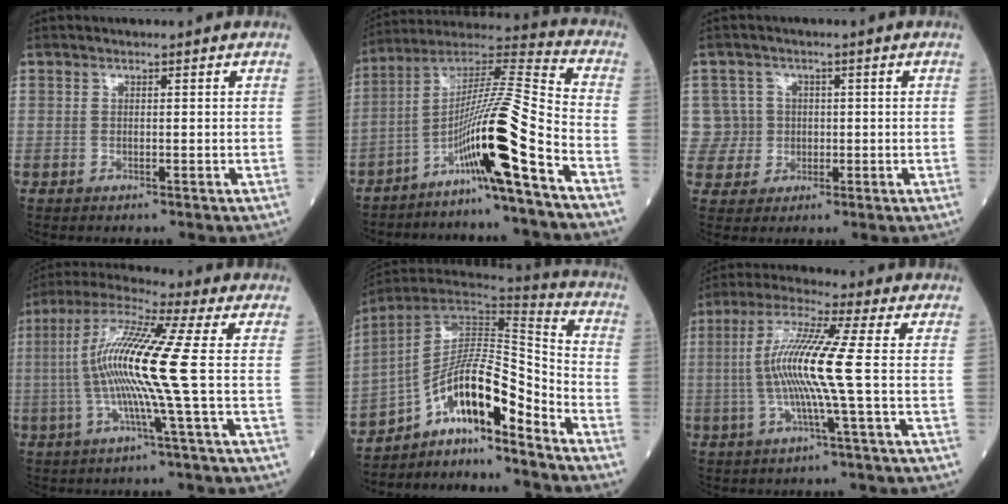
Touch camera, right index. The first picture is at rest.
{"total": 14.4, "force": [-7.5, -1.8, 12.2], "torque": [-0.226, 0.010, -0.137]}
{"total": 5.2, "force": [0.6, 5.1, -0.5], "torque": [0.023, 0.016, 0.013]}
{"total": 13.7, "force": [-0.7, -1.7, 13.6], "torque": [-0.268, 0.002, -0.026]}
{"total": 14.7, "force": [-10.6, 1.5, 10.0], "torque": [-0.163, 0.029, -0.184]}
{"total": 11.1, "force": [-0.5, -1.2, 11.0], "torque": [-0.222, 0.004, -0.018]}